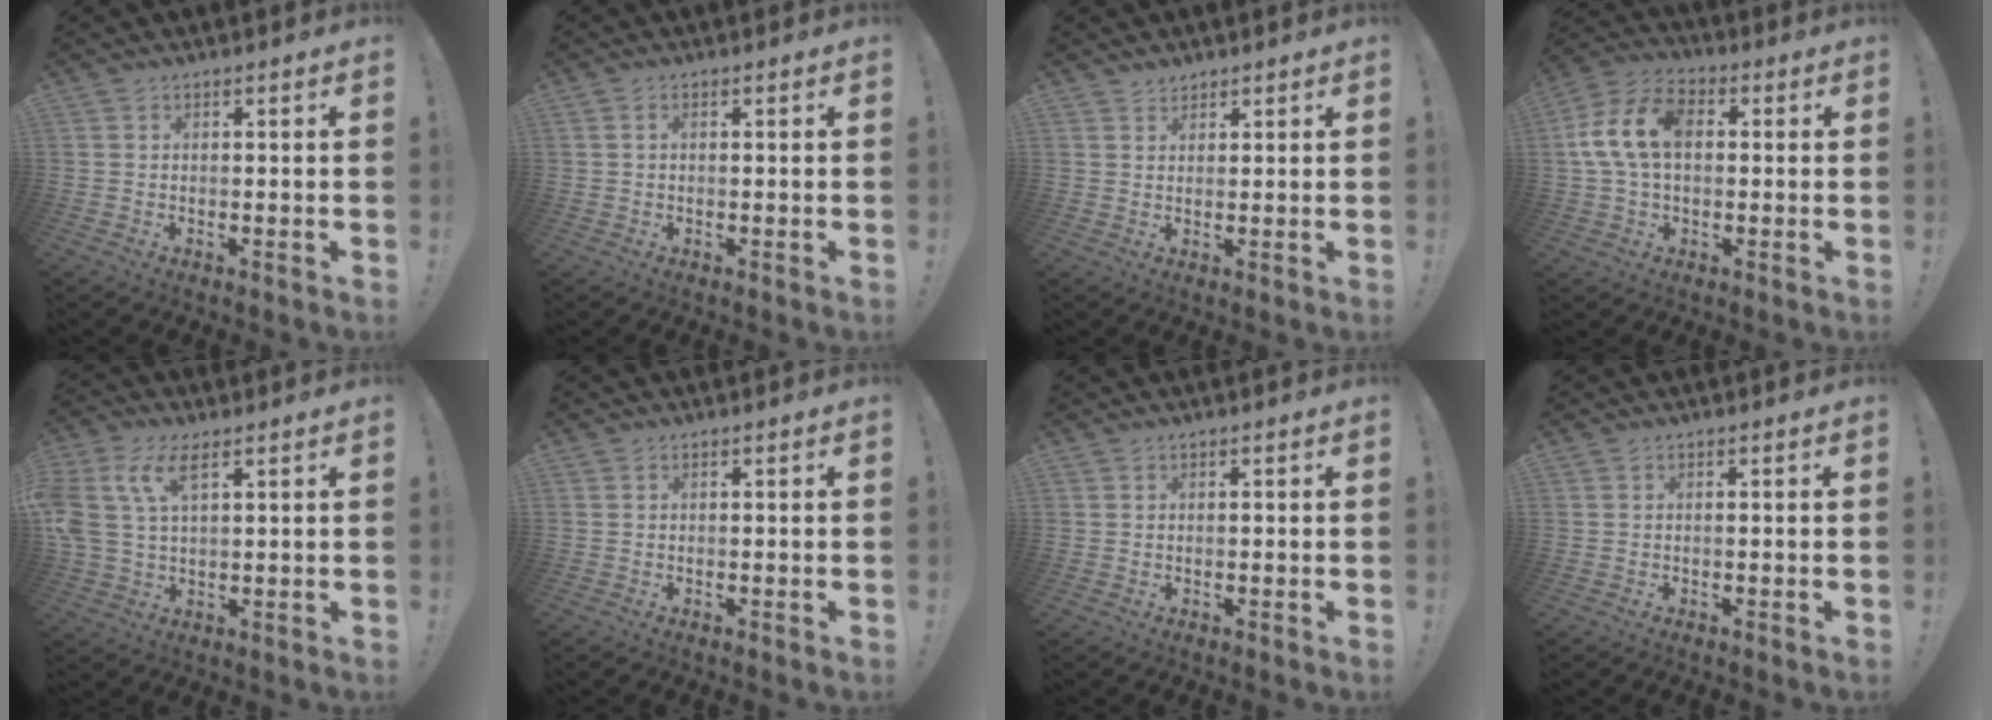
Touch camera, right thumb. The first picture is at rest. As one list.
[{"total": 1.0, "force": [0.1, 0.3, 0.9], "torque": [-0.025, 0.006, 0.001]}, {"total": 2.0, "force": [1.7, 0.9, 0.1], "torque": [0.006, -0.013, 0.032]}, {"total": 13.9, "force": [1.4, 8.9, 10.6], "torque": [-0.212, 0.013, 0.025]}, {"total": 11.5, "force": [4.8, 6.3, 8.3], "torque": [-0.187, -0.003, 0.091]}, {"total": 0.0}, {"total": 0.8, "force": [0.2, 0.7, -0.3], "torque": [0.012, 0.000, 0.002]}, {"total": 0.0}]